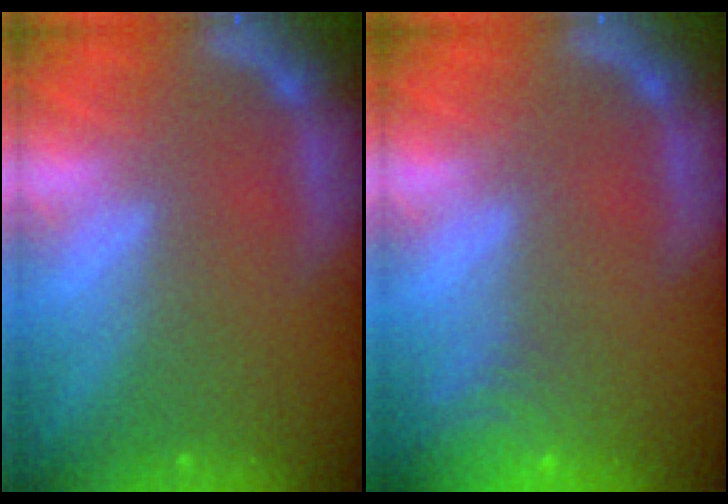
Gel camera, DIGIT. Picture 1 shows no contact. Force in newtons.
{"total": 6.5}